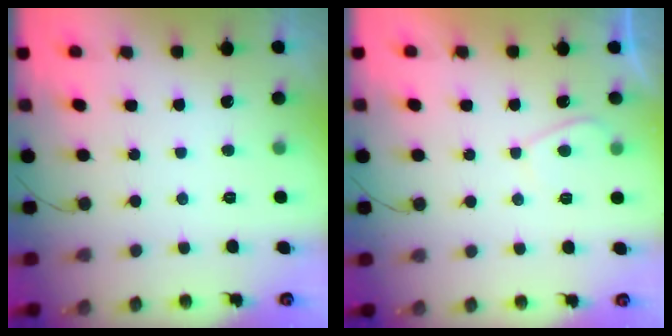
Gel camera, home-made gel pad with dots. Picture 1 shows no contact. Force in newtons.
{"total": 1.8, "press": 1.7, "slide": 0.6}